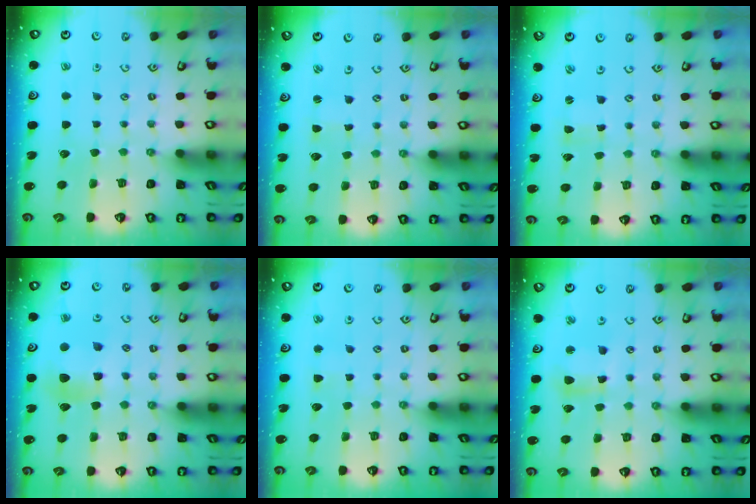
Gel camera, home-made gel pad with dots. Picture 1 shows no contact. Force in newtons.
{"total": 0.8, "press": 0.8, "slide": 0.1}
{"total": 0.8, "press": 0.8, "slide": 0.2}
{"total": 7.8, "press": 7.8, "slide": 0.6}
{"total": 2.7, "press": 2.6, "slide": 0.5}
{"total": 8.3, "press": 8.2, "slide": 1.0}